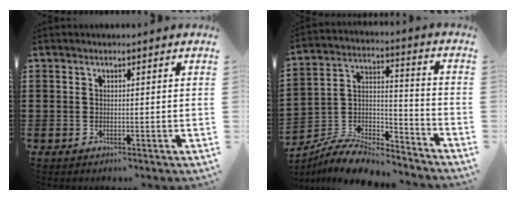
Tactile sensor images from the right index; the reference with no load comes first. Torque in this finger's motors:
{"motor_torque": [-1.81, 0.16, -0.19, -0.21]}